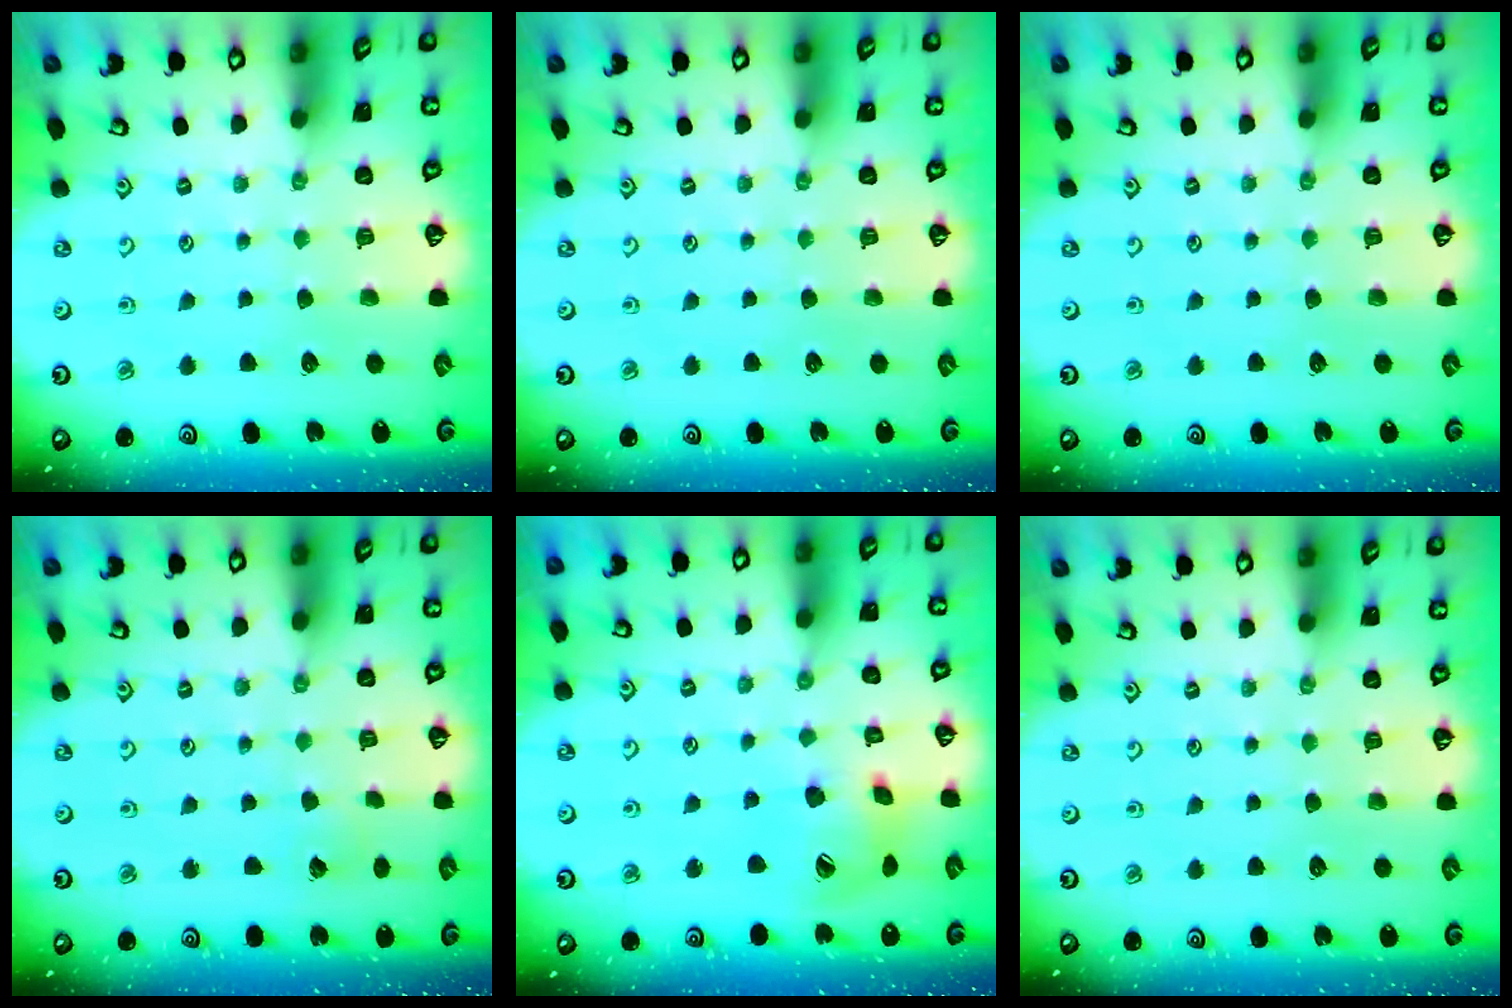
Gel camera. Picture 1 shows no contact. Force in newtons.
{"total": 0.0}
{"total": 0.0}
{"total": 2.8, "press": 2.8, "slide": 0.2}
{"total": 13.9, "press": 13.8, "slide": 1.9}
{"total": 0.0}